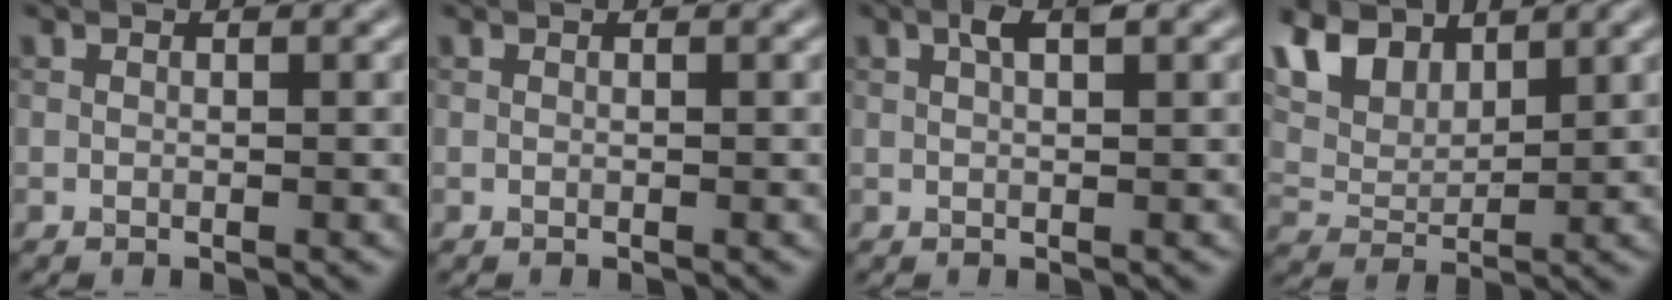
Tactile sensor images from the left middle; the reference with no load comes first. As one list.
[{"total": 0.0}, {"total": 2.0, "force": [0.9, 0.5, 1.7], "torque": [-0.030, 0.007, 0.014]}, {"total": 6.5, "force": [4.5, 3.1, 3.5], "torque": [-0.086, 0.012, 0.078]}]